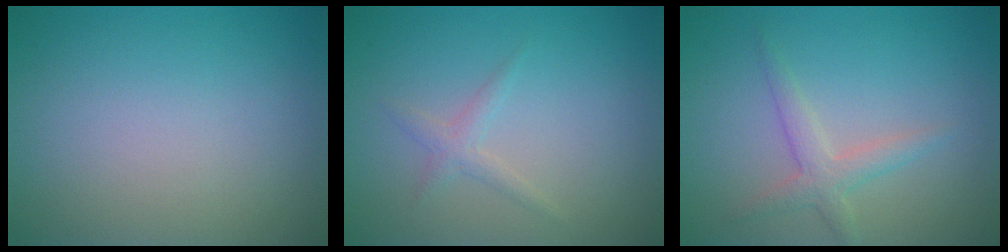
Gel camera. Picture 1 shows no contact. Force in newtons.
{"total": 1.2, "press": 1.2, "slide": 0.1}
{"total": 2.2, "press": 2.2, "slide": 0.1}